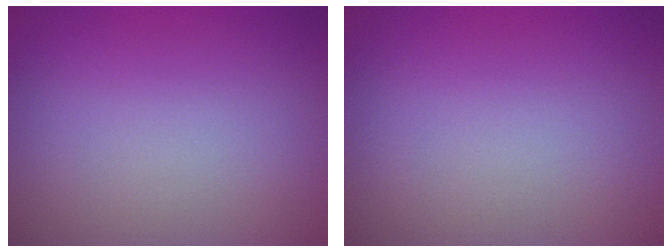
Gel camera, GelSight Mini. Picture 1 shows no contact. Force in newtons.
{"total": 0.0}